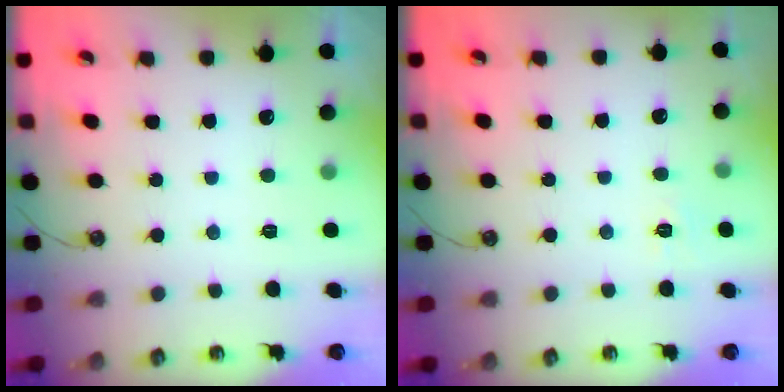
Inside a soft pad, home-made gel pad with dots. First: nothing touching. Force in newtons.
{"total": 4.6, "press": 4.5, "slide": 0.5}